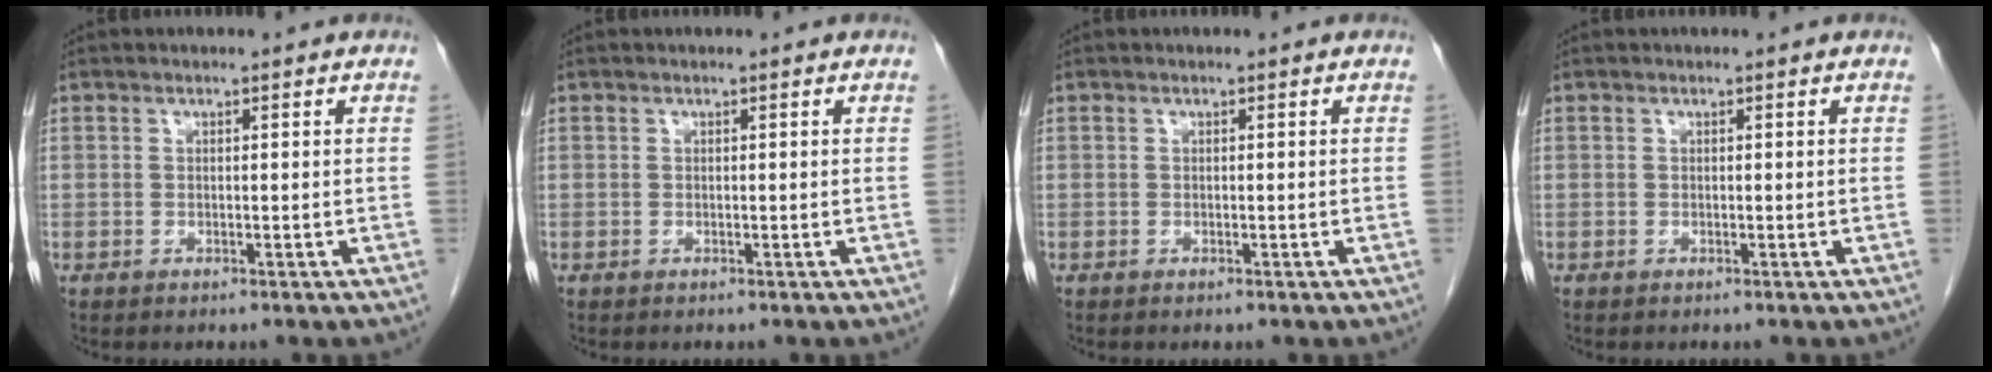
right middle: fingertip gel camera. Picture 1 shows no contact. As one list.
[{"total": 0.0}, {"total": 0.0}, {"total": 0.0}]